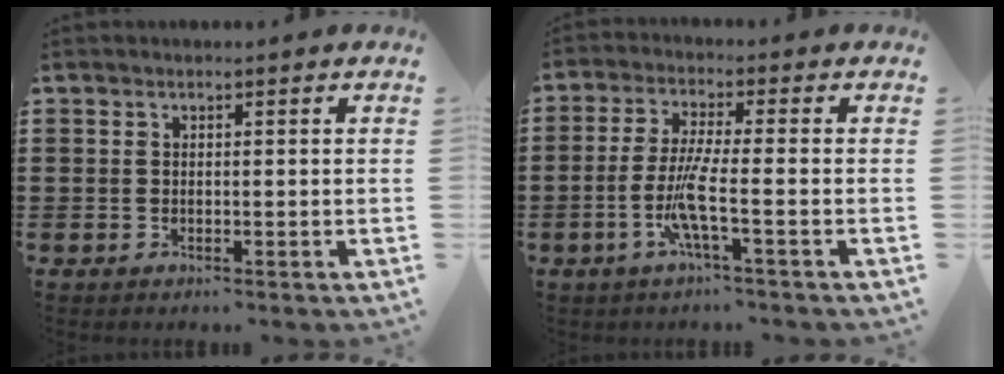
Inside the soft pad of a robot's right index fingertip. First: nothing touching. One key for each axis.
{"total": 6.4, "fx": -2.3, "fy": 0.1, "fz": 6.0, "tx": -0.138, "ty": -0.018, "tz": -0.052}